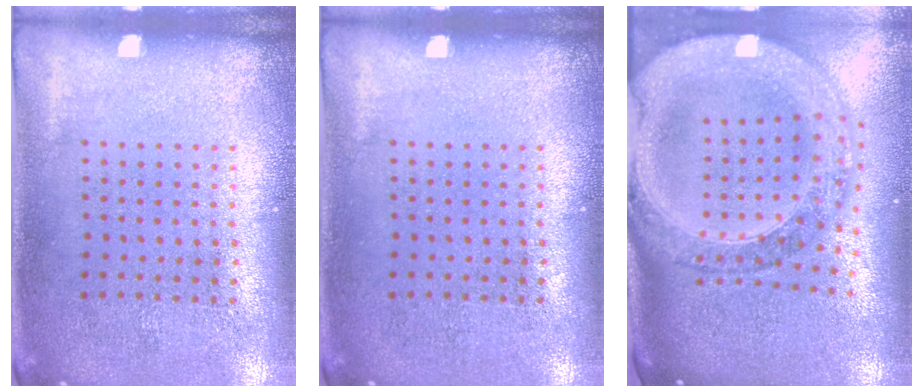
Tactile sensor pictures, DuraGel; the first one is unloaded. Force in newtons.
{"total": 0.0}
{"total": 2.9, "press": 2.4, "slide": 1.5}